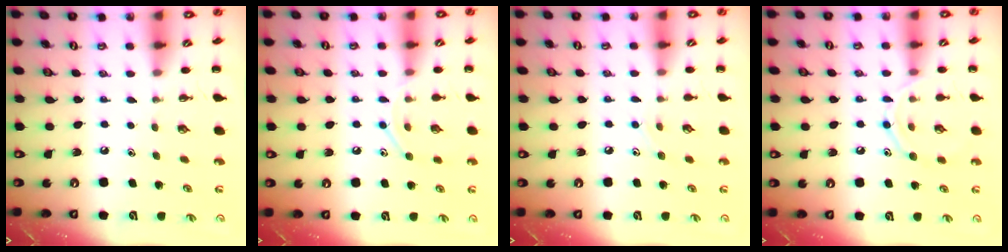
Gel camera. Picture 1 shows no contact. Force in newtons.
{"total": 8.4, "press": 8.3, "slide": 1.4}
{"total": 6.6, "press": 6.2, "slide": 2.3}
{"total": 9.6, "press": 9.6, "slide": 1.0}